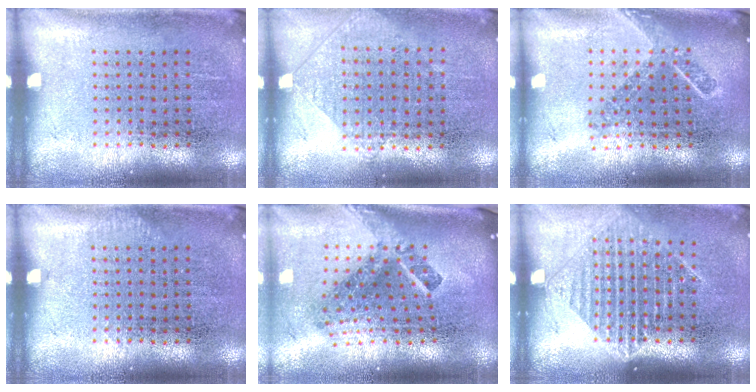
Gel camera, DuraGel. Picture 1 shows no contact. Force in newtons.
{"total": 0.9, "press": 0.9, "slide": 0.3}
{"total": 1.8, "press": 1.4, "slide": 1.2}
{"total": 0.6, "press": 0.6, "slide": 0.2}
{"total": 2.9, "press": 1.7, "slide": 2.3}
{"total": 1.4, "press": 1.3, "slide": 0.7}